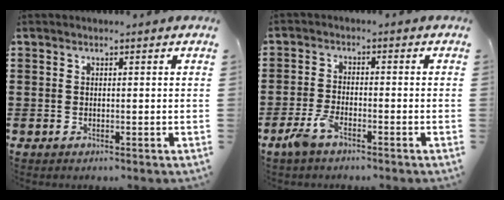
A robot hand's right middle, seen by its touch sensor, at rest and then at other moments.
{"total": 4.0, "force": [-2.6, 1.2, 2.8], "torque": [-0.074, 0.000, -0.057]}